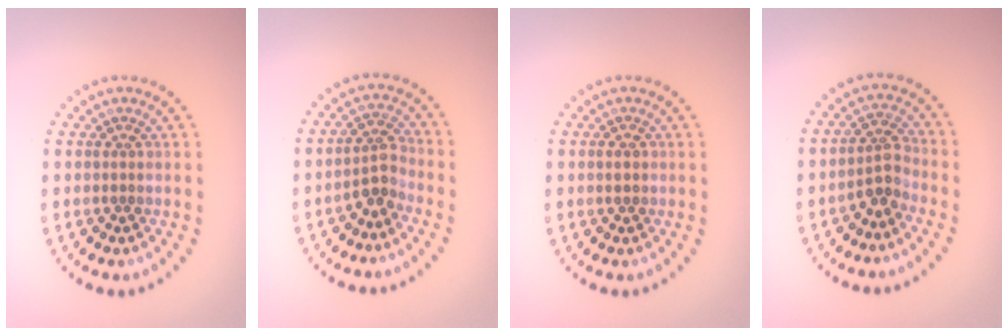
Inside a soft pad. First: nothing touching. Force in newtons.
{"total": 2.5, "press": 2.1, "slide": 1.4}
{"total": 1.4, "press": 1.4, "slide": 0.1}
{"total": 2.5, "press": 2.0, "slide": 1.5}